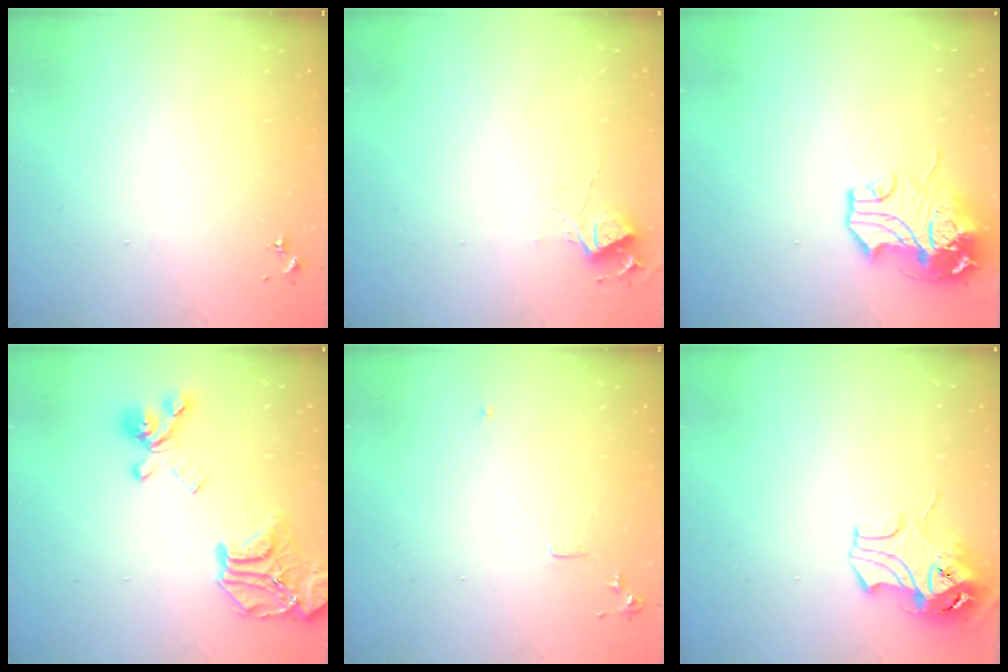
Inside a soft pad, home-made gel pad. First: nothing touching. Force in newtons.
{"total": 6.0, "press": 6.0, "slide": 0.7}
{"total": 13.9, "press": 13.7, "slide": 2.3}
{"total": 20.3, "press": 20.2, "slide": 2.2}
{"total": 6.0, "press": 6.0, "slide": 0.7}
{"total": 10.3, "press": 10.2, "slide": 1.6}